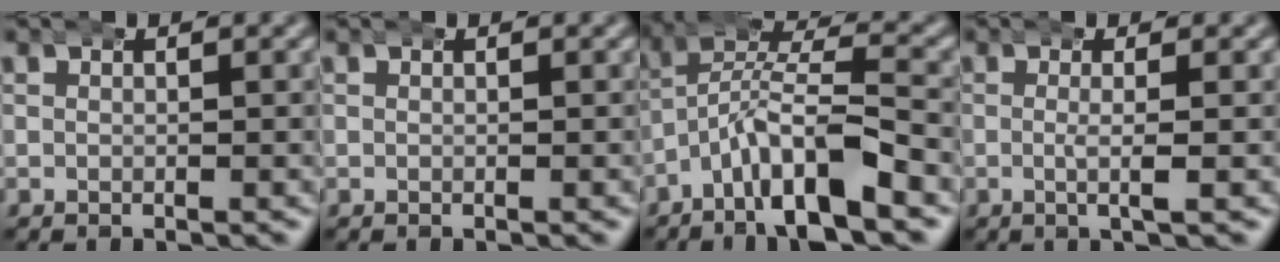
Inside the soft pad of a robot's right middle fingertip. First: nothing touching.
{"total": 0.0}
{"total": 6.2, "force": [-2.0, 3.1, 5.0], "torque": [-0.076, 0.003, -0.043]}
{"total": 2.5, "force": [0.1, 0.3, 2.4], "torque": [-0.041, 0.003, -0.007]}